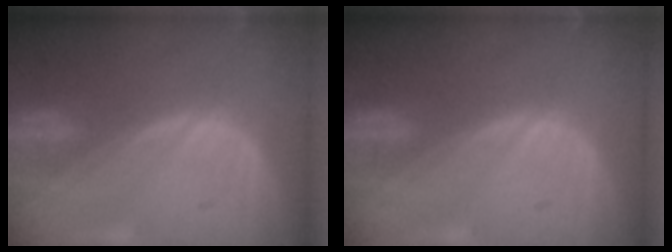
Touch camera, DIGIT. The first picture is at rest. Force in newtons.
{"total": 0.0}